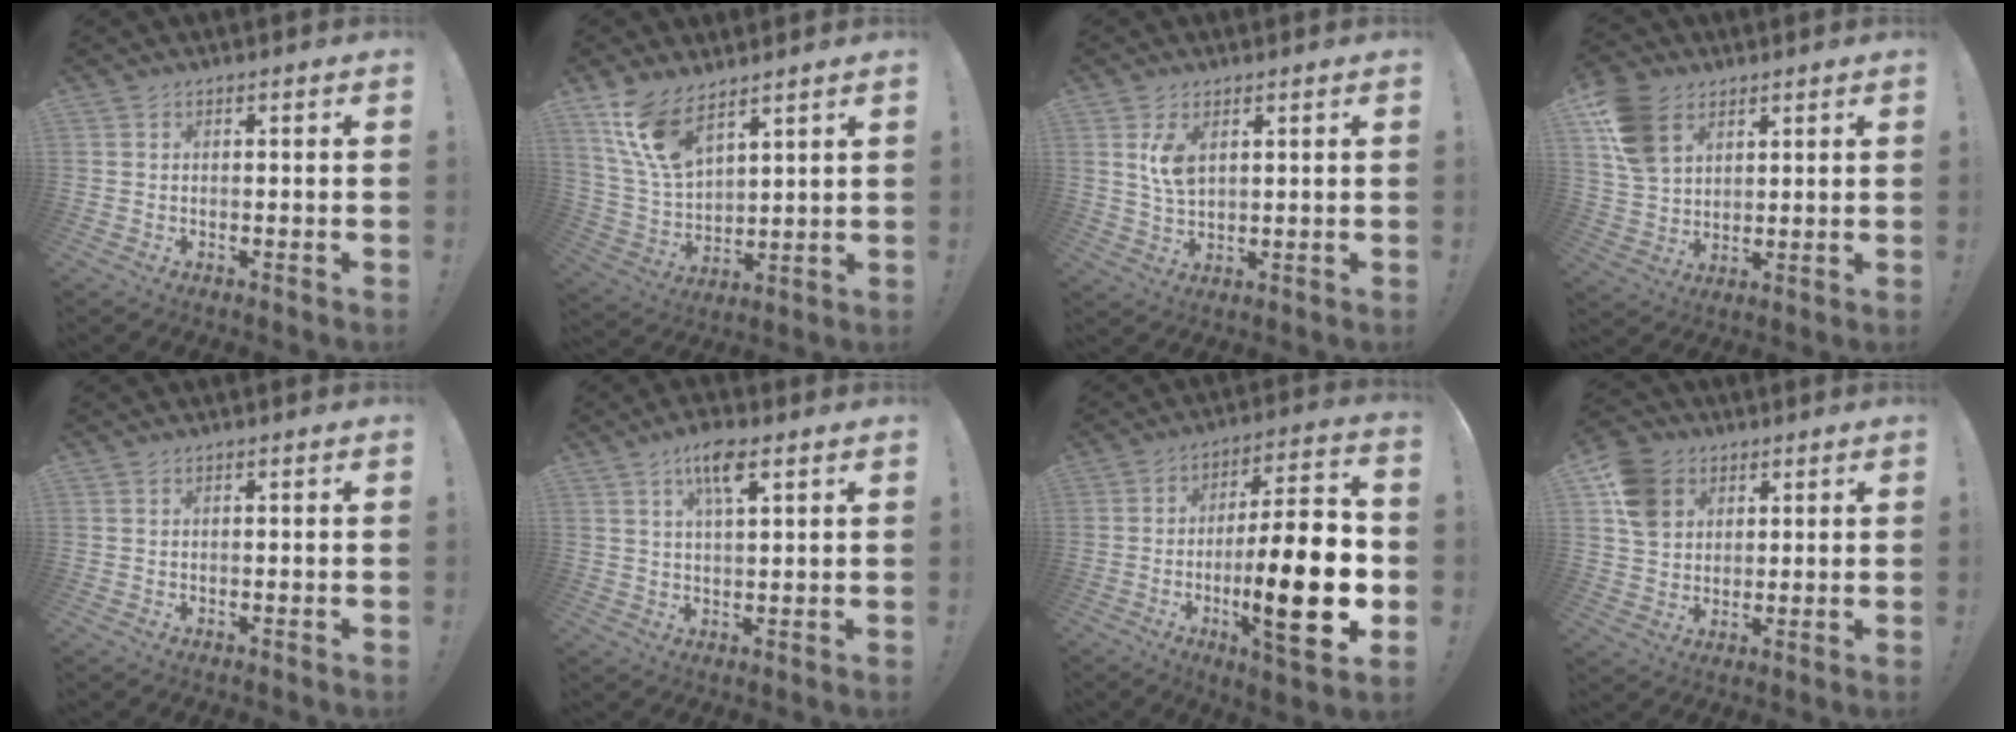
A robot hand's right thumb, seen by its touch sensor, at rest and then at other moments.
{"total": 12.9, "force": [9.1, 5.7, 7.3], "torque": [-0.156, -0.045, 0.174]}
{"total": 6.0, "force": [2.5, 3.3, 4.4], "torque": [-0.082, -0.009, 0.041]}
{"total": 12.5, "force": [6.0, 8.7, 6.7], "torque": [-0.129, -0.014, 0.120]}
{"total": 0.0}
{"total": 7.4, "force": [3.9, 2.3, 5.9], "torque": [-0.103, -0.007, 0.063]}
{"total": 23.1, "force": [-5.6, 6.0, 21.6], "torque": [-0.344, 0.019, -0.086]}
{"total": 10.4, "force": [4.2, 8.4, 4.6], "torque": [-0.080, -0.005, 0.086]}